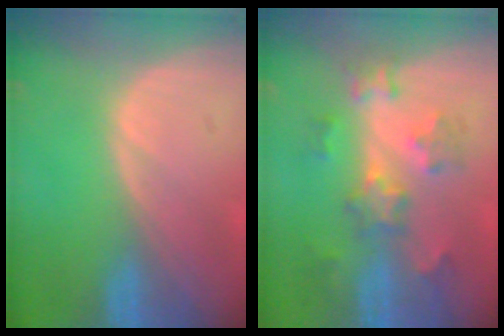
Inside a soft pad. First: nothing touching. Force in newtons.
{"total": 6.5, "press": 6.3, "slide": 1.8}